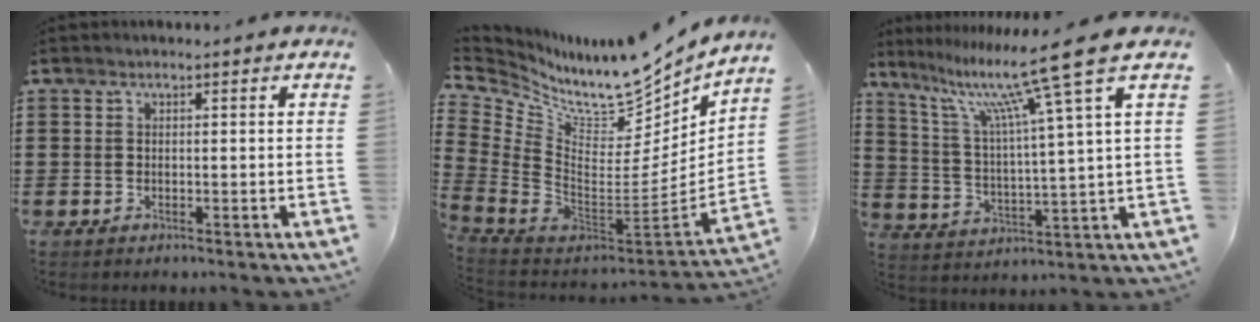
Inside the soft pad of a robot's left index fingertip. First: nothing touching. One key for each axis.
{"total": 9.9, "fx": 8.3, "fy": 2.6, "fz": 4.6, "tx": -0.114, "ty": -0.082, "tz": 0.138}
{"total": 12.3, "fx": 8.2, "fy": -0.8, "fz": 9.2, "tx": -0.189, "ty": -0.040, "tz": 0.121}